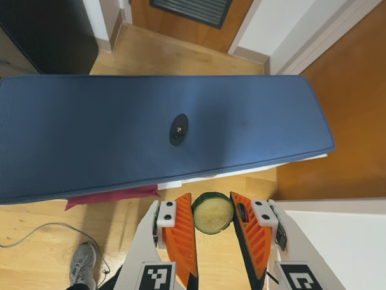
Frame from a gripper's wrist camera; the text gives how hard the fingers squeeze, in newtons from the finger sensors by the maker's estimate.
{"total": 11.0, "left": 11.5, "right": 10.5}